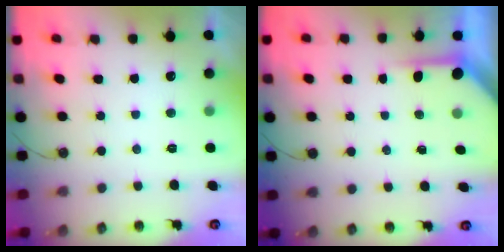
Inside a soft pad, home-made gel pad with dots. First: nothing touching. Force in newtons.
{"total": 3.8, "press": 3.8, "slide": 0.2}